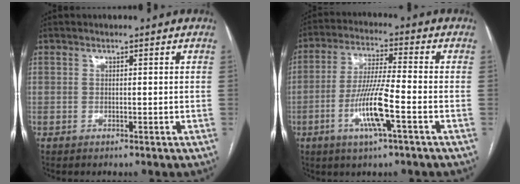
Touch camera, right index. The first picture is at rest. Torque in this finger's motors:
{"motor_torque": [1.62, -0.52, 0.85, 0.16]}